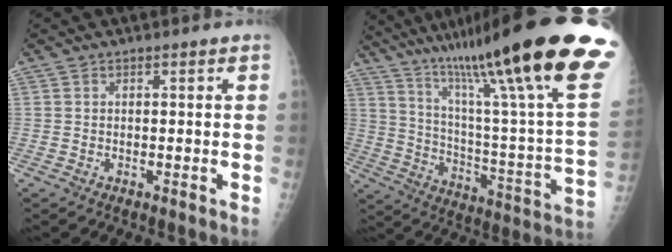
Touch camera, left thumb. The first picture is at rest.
{"total": 36.8, "force": [24.4, 3.0, 27.4], "torque": [-0.343, -0.083, 0.373]}